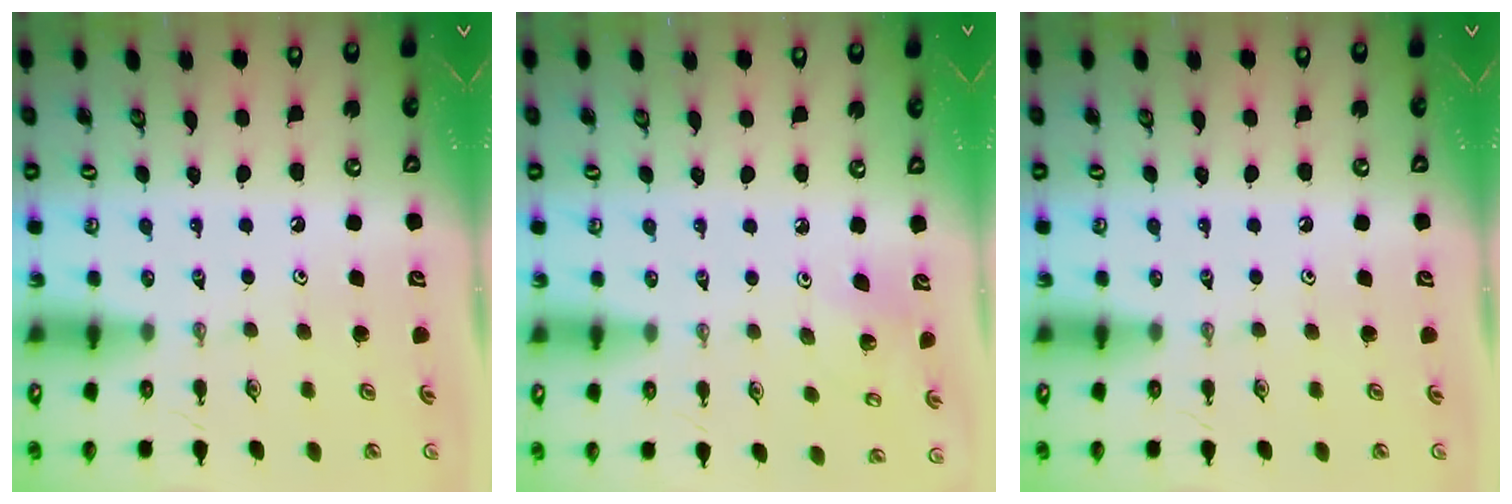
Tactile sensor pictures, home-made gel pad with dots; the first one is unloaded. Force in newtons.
{"total": 5.3, "press": 4.8, "slide": 2.3}
{"total": 0.0}